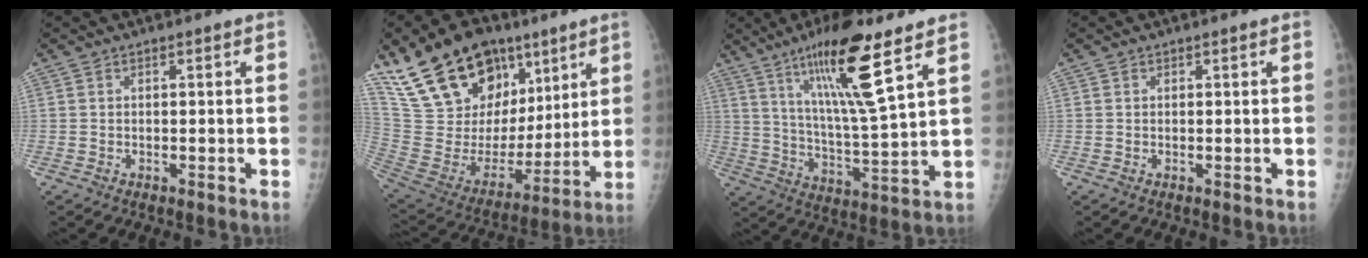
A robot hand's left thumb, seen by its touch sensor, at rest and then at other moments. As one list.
[{"total": 26.3, "force": [15.7, 15.3, 14.4], "torque": [-0.211, -0.026, 0.287]}, {"total": 16.4, "force": [9.3, 2.1, 13.4], "torque": [-0.232, -0.054, 0.169]}, {"total": 0.0}]